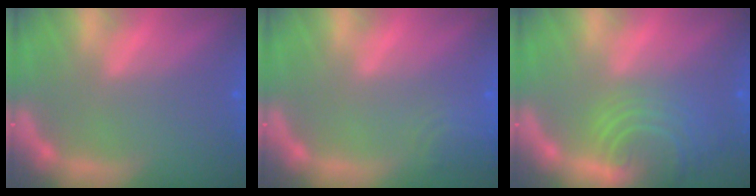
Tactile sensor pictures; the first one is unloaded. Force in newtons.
{"total": 2.9}
{"total": 7.0}